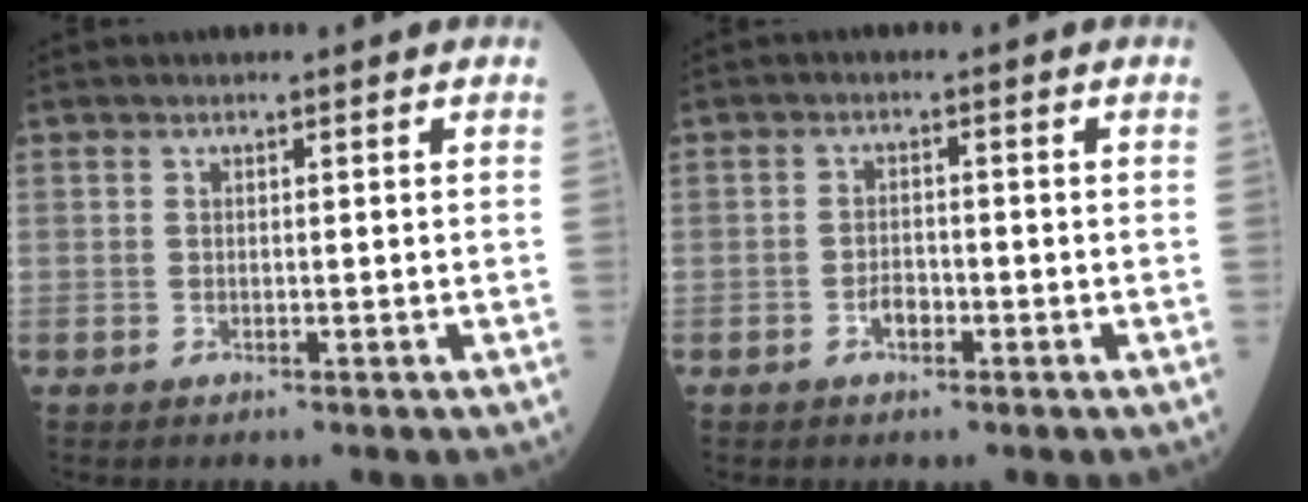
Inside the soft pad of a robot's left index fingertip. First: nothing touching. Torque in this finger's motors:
{"motor_torque": [-0.03, 0.01, 0.02, 0.01]}